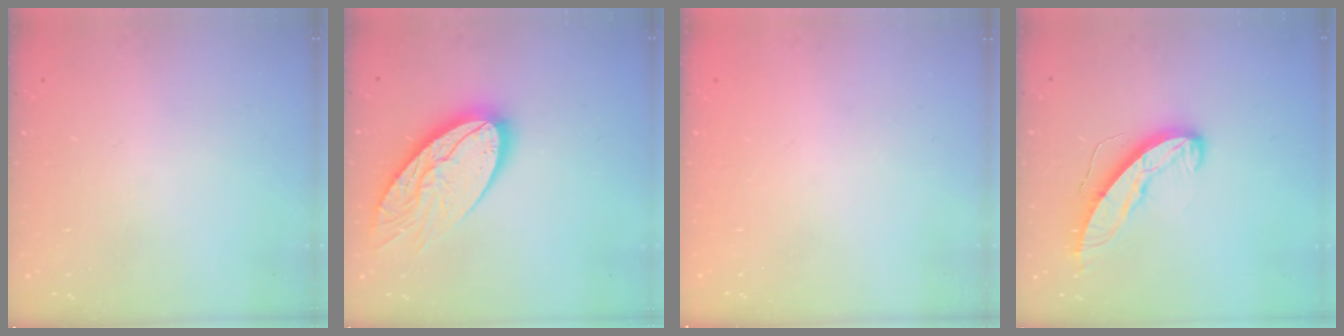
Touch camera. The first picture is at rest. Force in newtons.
{"total": 17.1, "press": 17.0, "slide": 1.6}
{"total": 0.0}
{"total": 9.8, "press": 9.8, "slide": 0.4}